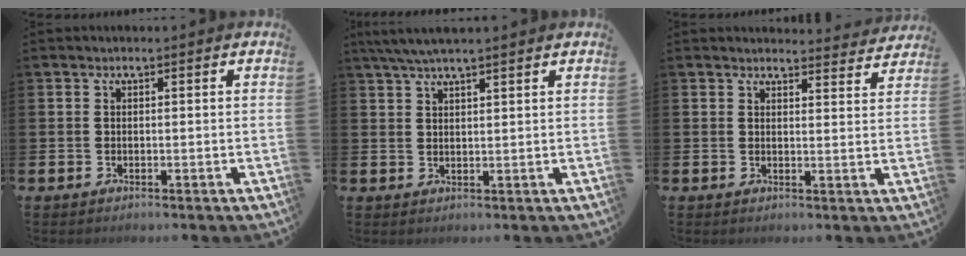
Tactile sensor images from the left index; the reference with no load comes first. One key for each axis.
{"total": 4.2, "fx": 3.6, "fy": 0.5, "fz": 2.2, "tx": -0.047, "ty": -0.004, "tz": 0.065}
{"total": 3.2, "fx": 3.2, "fy": 0.3, "fz": 0.1, "tx": 0.013, "ty": -0.028, "tz": 0.052}